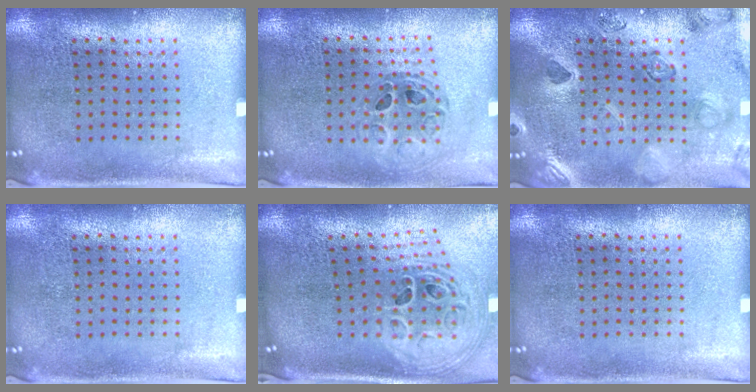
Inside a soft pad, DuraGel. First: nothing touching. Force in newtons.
{"total": 0.8, "press": 0.8, "slide": 0.2}
{"total": 2.5, "press": 2.3, "slide": 0.8}
{"total": 0.0}
{"total": 2.9, "press": 2.0, "slide": 2.1}
{"total": 0.0}